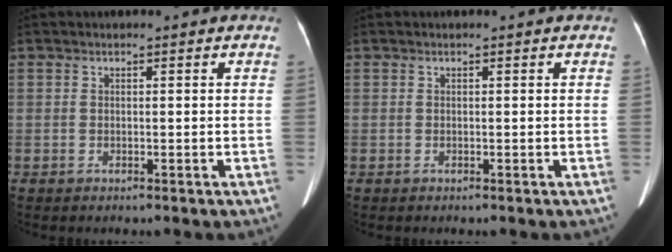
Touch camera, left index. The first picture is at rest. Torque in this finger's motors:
{"motor_torque": [0.11, 0.16, 0.05, 0.01]}